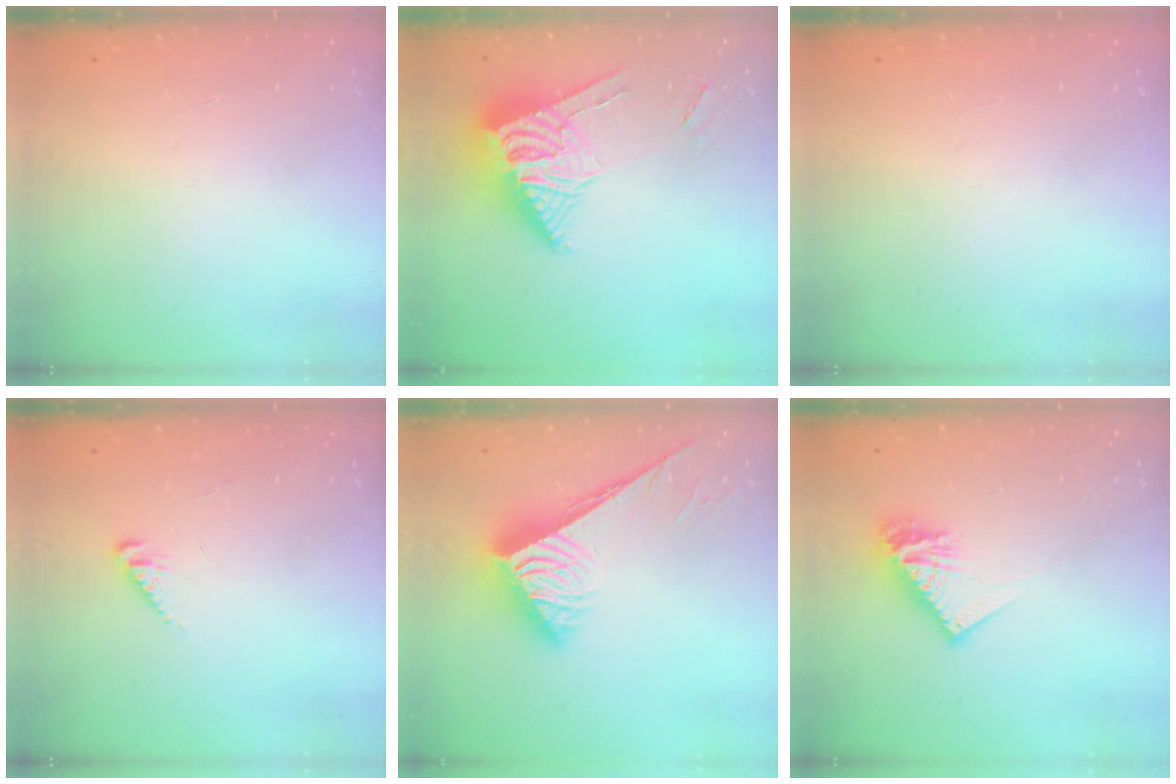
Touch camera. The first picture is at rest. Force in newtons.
{"total": 12.4, "press": 12.3, "slide": 1.6}
{"total": 0.0}
{"total": 2.7, "press": 2.6, "slide": 0.4}
{"total": 7.3, "press": 7.3, "slide": 0.2}
{"total": 10.7, "press": 10.6, "slide": 1.0}